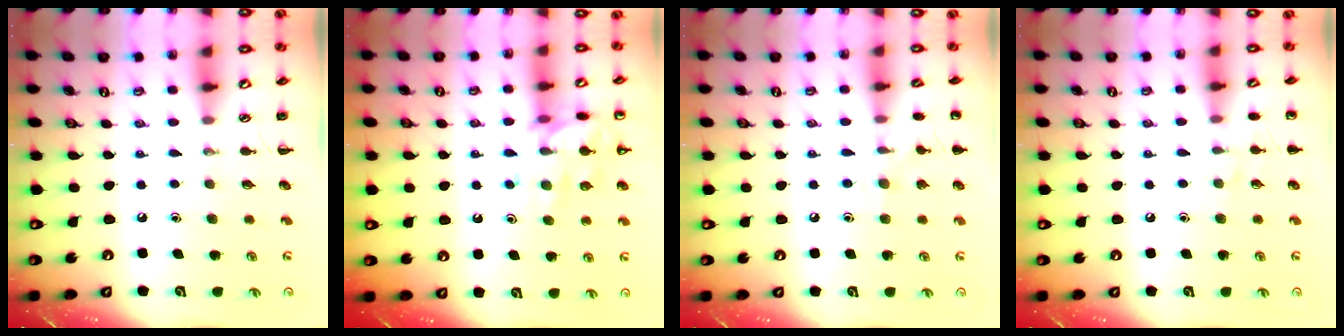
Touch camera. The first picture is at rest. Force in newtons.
{"total": 14.7, "press": 14.6, "slide": 1.7}
{"total": 7.8, "press": 7.6, "slide": 2.0}
{"total": 5.9, "press": 5.8, "slide": 1.4}